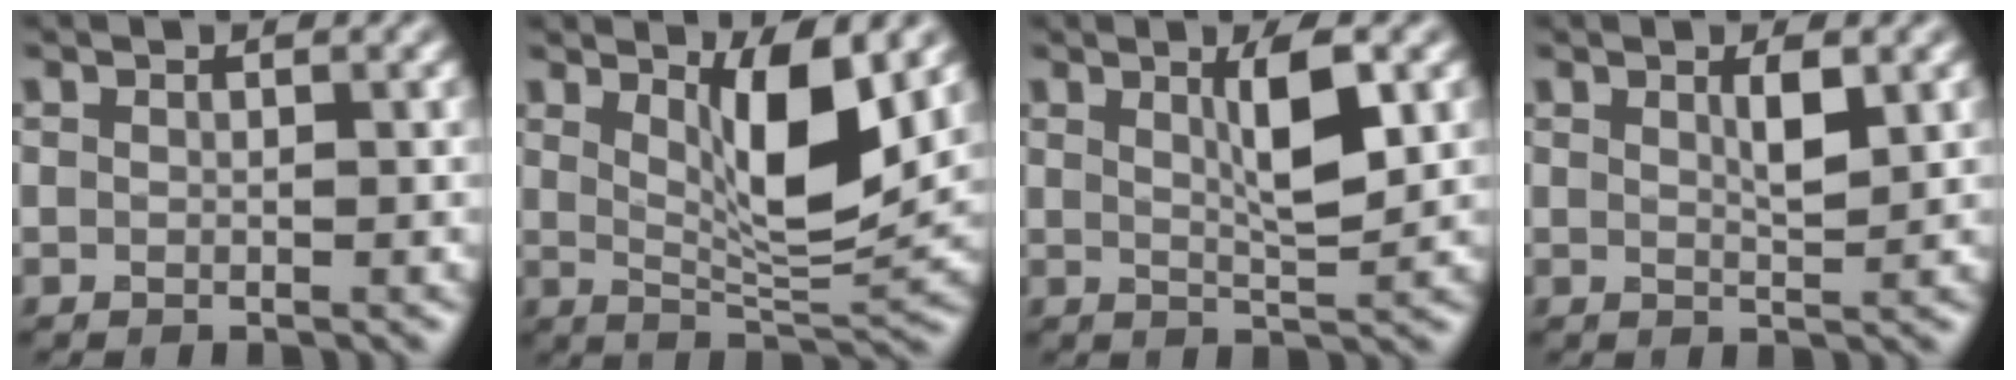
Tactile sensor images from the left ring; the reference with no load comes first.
{"total": 6.5, "force": [2.4, 1.7, 5.8], "torque": [-0.094, -0.015, 0.045]}
{"total": 3.8, "force": [1.3, 0.8, 3.5], "torque": [-0.057, -0.003, 0.023]}
{"total": 1.9, "force": [0.9, 0.3, 1.6], "torque": [-0.028, -0.002, 0.013]}